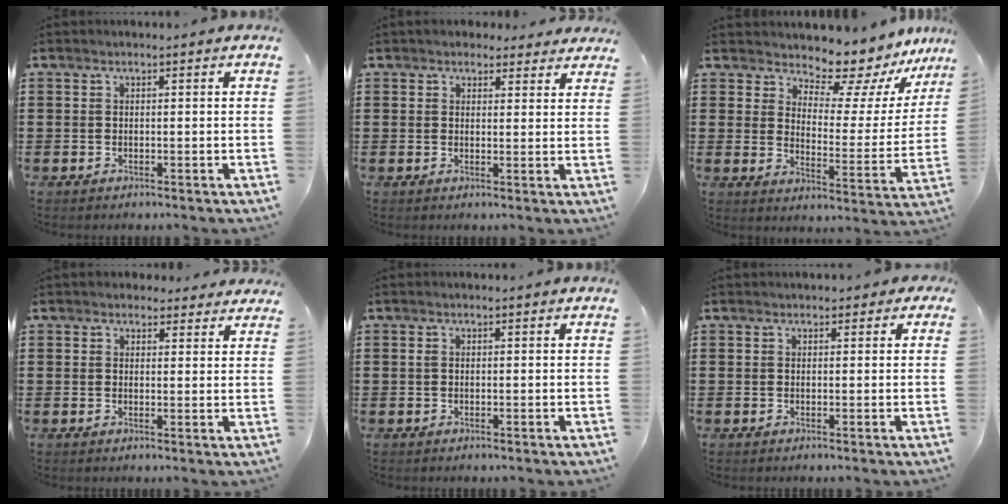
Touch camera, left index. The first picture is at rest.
{"total": 2.6, "force": [2.4, 1.0, 0.2], "torque": [-0.004, -0.005, 0.043]}
{"total": 8.0, "force": [7.6, 1.8, 1.7], "torque": [-0.040, -0.071, 0.130]}
{"total": 2.4, "force": [2.2, 1.0, 0.2], "torque": [-0.003, -0.003, 0.039]}
{"total": 0.7, "force": [0.1, 0.3, 0.7], "torque": [-0.013, 0.003, 0.000]}
{"total": 1.0, "force": [0.5, 0.8, 0.3], "torque": [-0.002, 0.004, 0.006]}